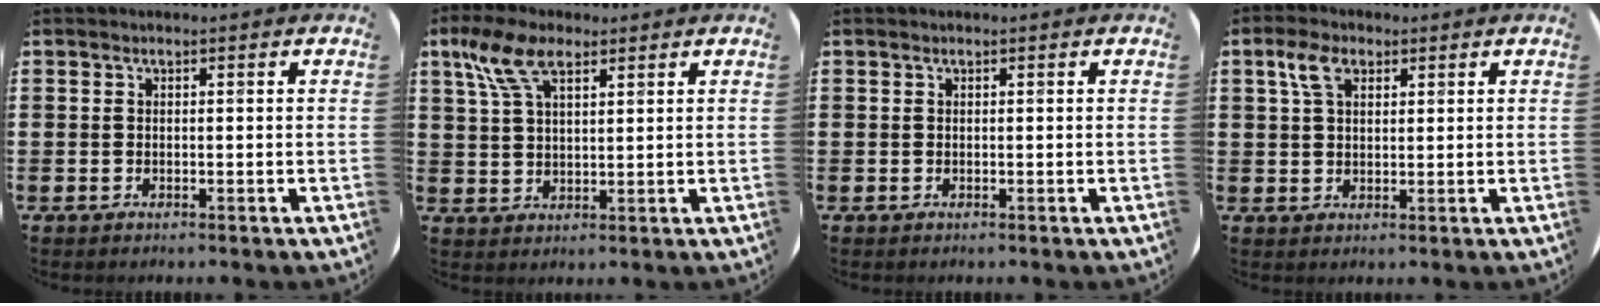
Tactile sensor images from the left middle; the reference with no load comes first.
{"total": 6.9, "force": [4.2, 3.0, 4.7], "torque": [-0.103, 0.004, 0.076]}
{"total": 0.0}
{"total": 4.2, "force": [2.4, 2.3, 2.6], "torque": [-0.060, 0.008, 0.044]}